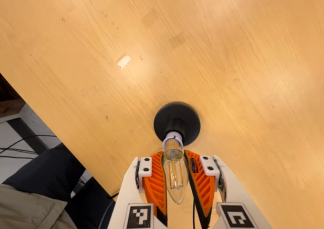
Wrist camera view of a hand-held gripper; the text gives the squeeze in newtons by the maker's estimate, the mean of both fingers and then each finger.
{"total": 17.5, "left": 17.8, "right": 17.3}